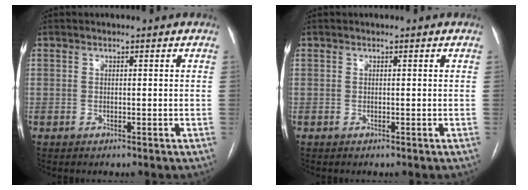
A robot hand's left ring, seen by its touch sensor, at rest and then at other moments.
{"total": 0.0}